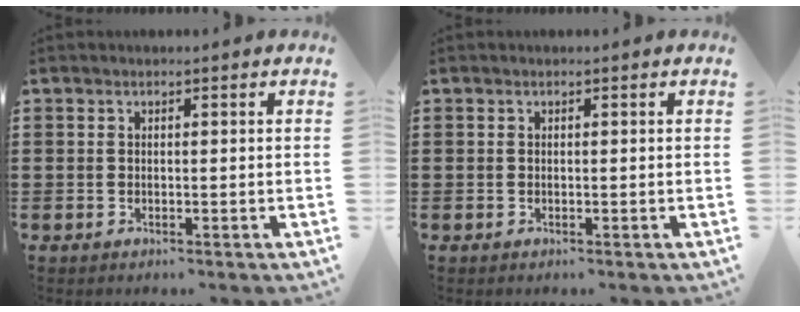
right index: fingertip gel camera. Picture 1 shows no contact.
{"total": 0.0}